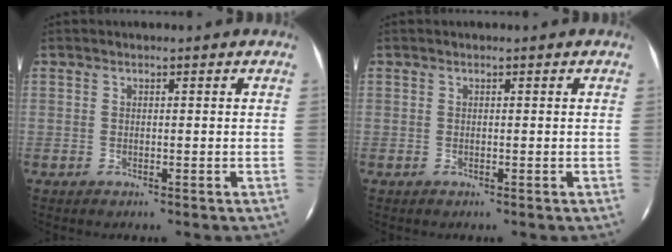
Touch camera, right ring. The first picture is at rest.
{"total": 0.0}